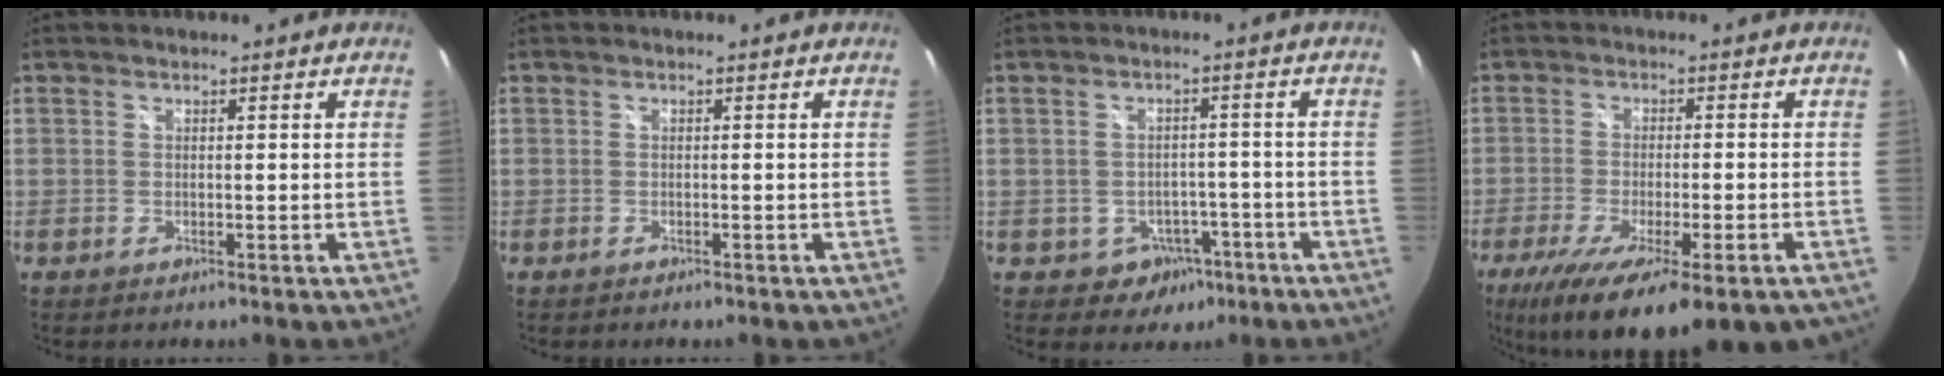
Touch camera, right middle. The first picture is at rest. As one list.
[{"total": 0.6, "force": [-0.5, 0.2, 0.2], "torque": [-0.005, 0.000, -0.006]}, {"total": 5.6, "force": [-2.9, 4.6, 1.2], "torque": [-0.032, 0.018, -0.023]}, {"total": 20.0, "force": [-13.2, 4.7, 14.3], "torque": [-0.254, -0.071, -0.189]}]